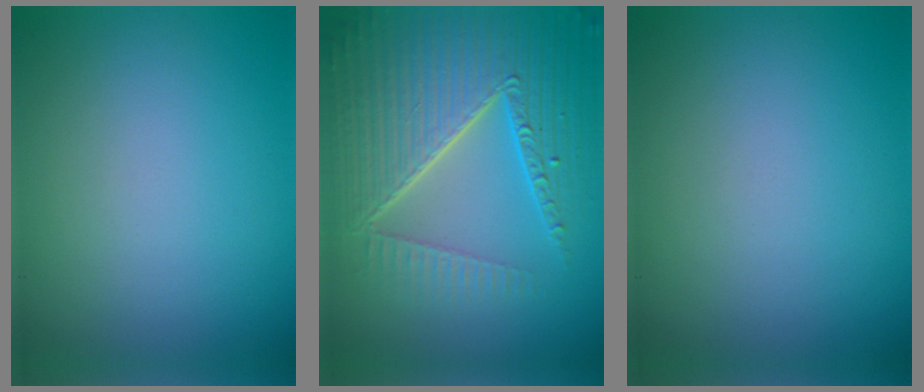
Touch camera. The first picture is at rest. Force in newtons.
{"total": 8.9, "press": 6.1, "slide": 6.4}
{"total": 0.0}